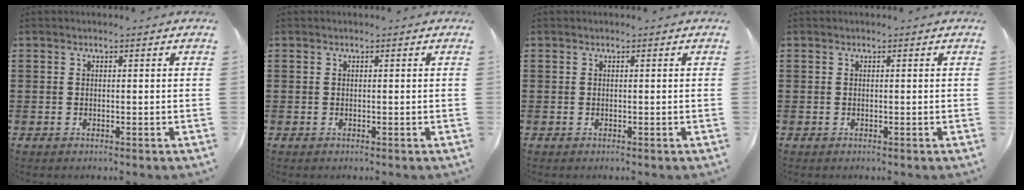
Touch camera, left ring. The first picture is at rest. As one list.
[{"total": 0.0}, {"total": 0.0}, {"total": 0.0}]